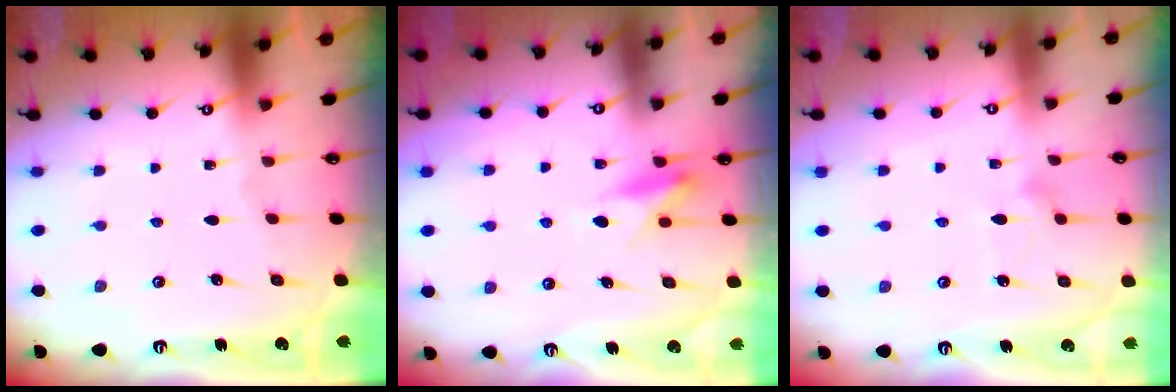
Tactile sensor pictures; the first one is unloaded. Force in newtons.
{"total": 8.7, "press": 8.6, "slide": 0.4}
{"total": 9.9, "press": 9.9, "slide": 0.5}